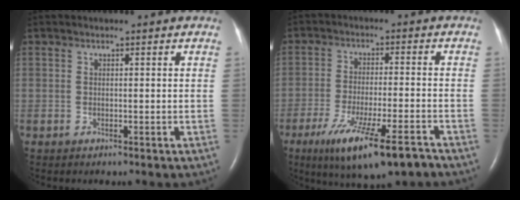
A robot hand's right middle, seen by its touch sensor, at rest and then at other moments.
{"total": 13.1, "force": [-8.4, 1.9, 9.8], "torque": [-0.157, -0.029, -0.136]}